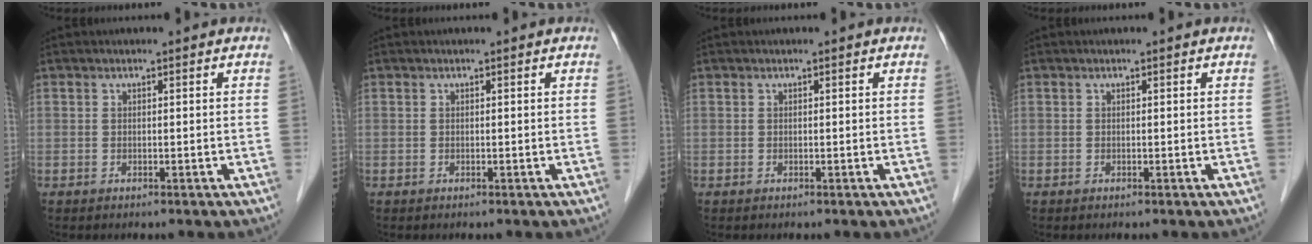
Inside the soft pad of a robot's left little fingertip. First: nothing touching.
{"total": 0.0}
{"total": 0.0}
{"total": 0.0}